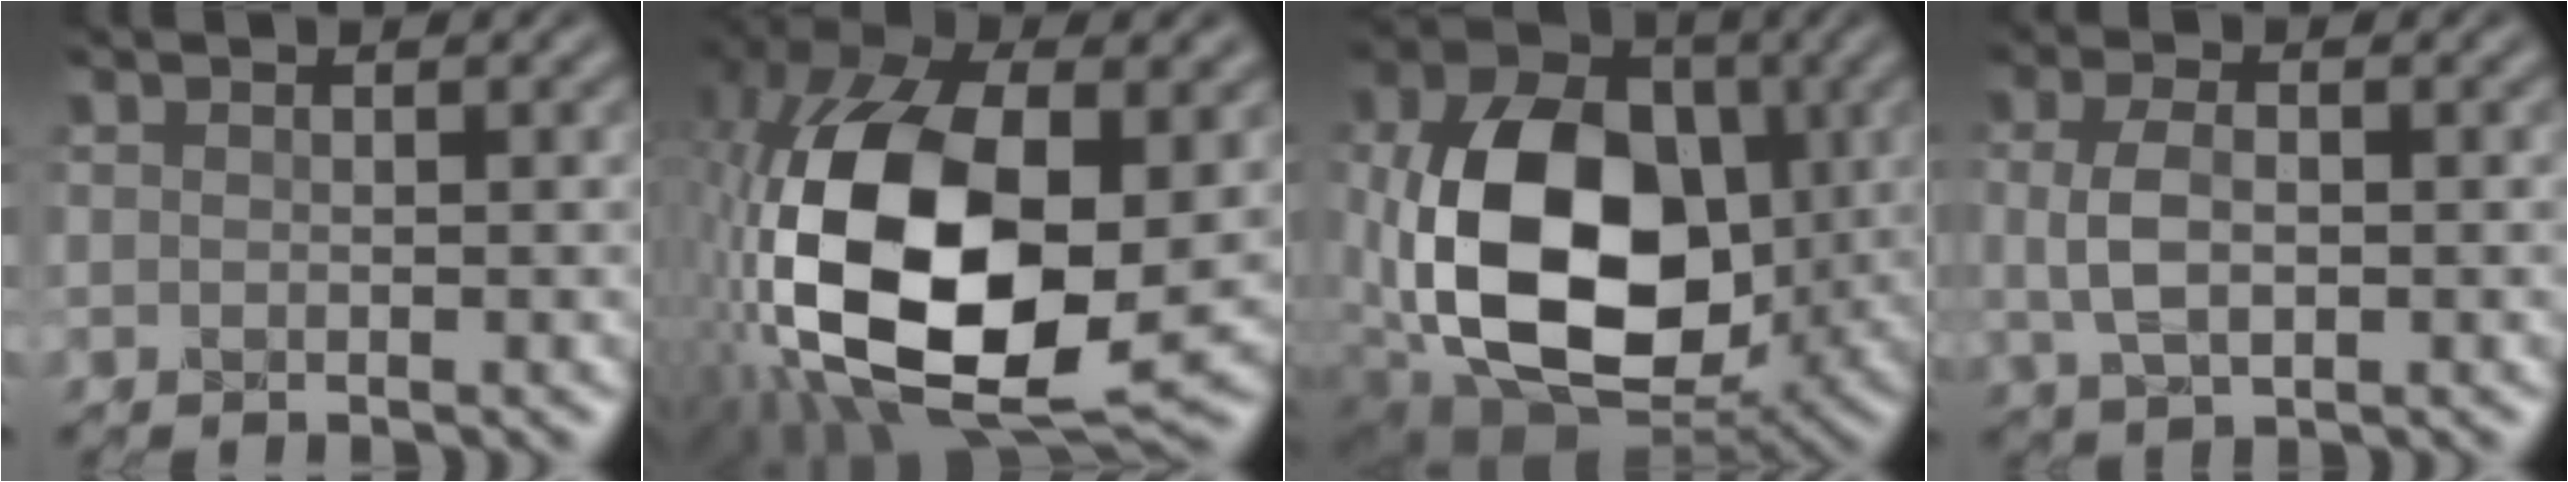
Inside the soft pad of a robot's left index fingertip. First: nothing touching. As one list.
[{"total": 16.9, "force": [-2.5, 8.4, 14.5], "torque": [-0.305, -0.005, -0.052]}, {"total": 14.8, "force": [-1.2, 10.0, 10.8], "torque": [-0.217, -0.024, -0.022]}, {"total": 3.3, "force": [-0.4, 1.7, 2.8], "torque": [-0.063, 0.002, -0.009]}]